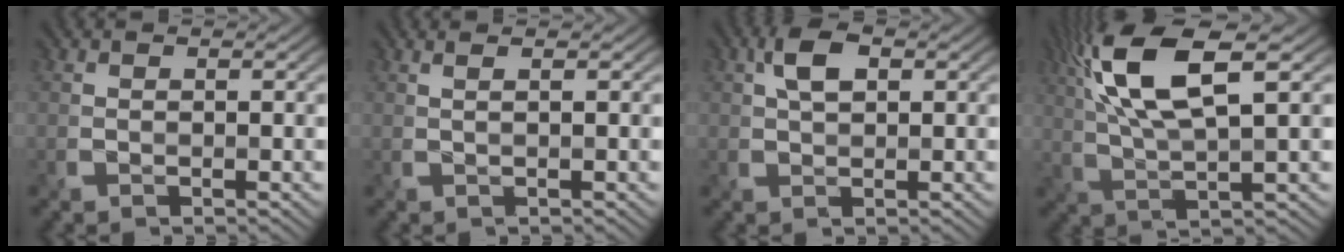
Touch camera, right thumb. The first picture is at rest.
{"total": 1.5, "force": [0.8, 0.2, 1.2], "torque": [-0.004, -0.003, -0.004]}
{"total": 3.9, "force": [1.4, 2.1, 3.0], "torque": [-0.062, 0.006, 0.021]}
{"total": 12.8, "force": [5.2, 4.0, 11.0], "torque": [-0.245, 0.017, 0.097]}